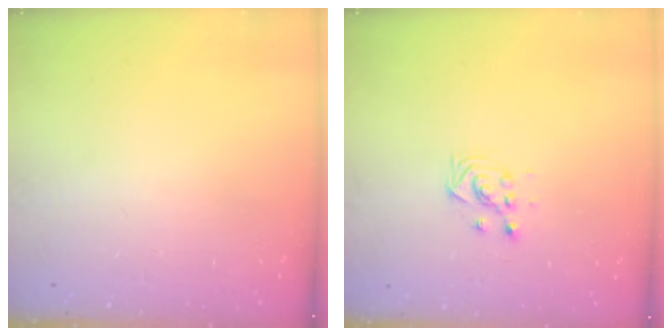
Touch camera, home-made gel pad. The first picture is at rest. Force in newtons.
{"total": 2.9, "press": 2.9, "slide": 0.4}